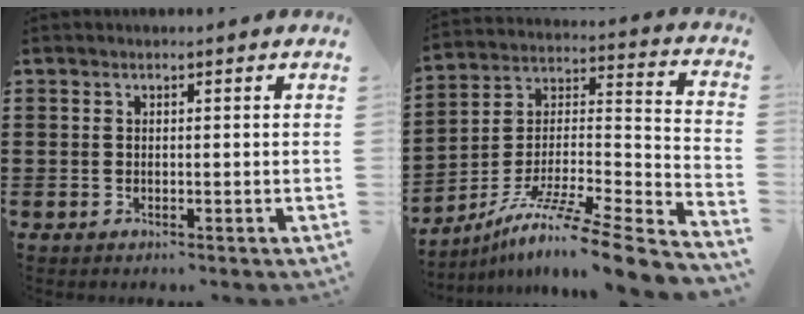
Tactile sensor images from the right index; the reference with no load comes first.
{"total": 9.3, "force": [-7.0, 0.8, 6.1], "torque": [-0.110, -0.007, -0.137]}